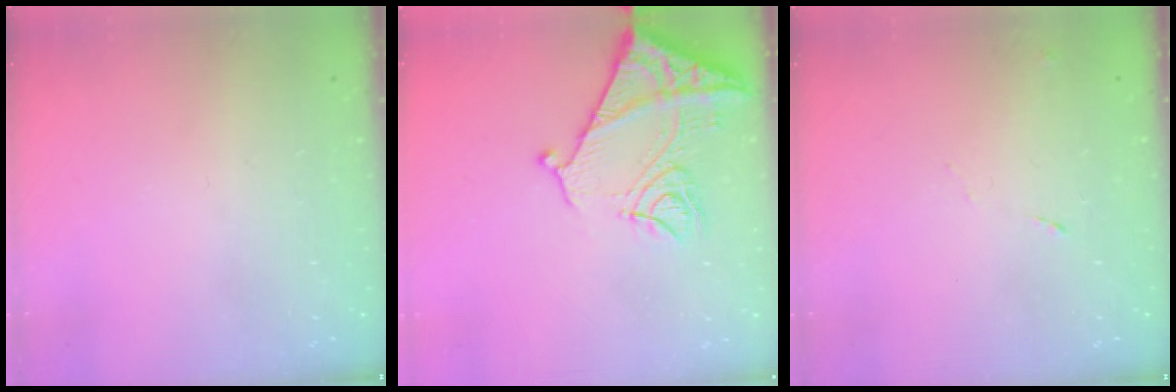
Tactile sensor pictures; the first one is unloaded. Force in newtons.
{"total": 15.7, "press": 15.6, "slide": 1.7}
{"total": 4.1, "press": 4.1, "slide": 0.7}